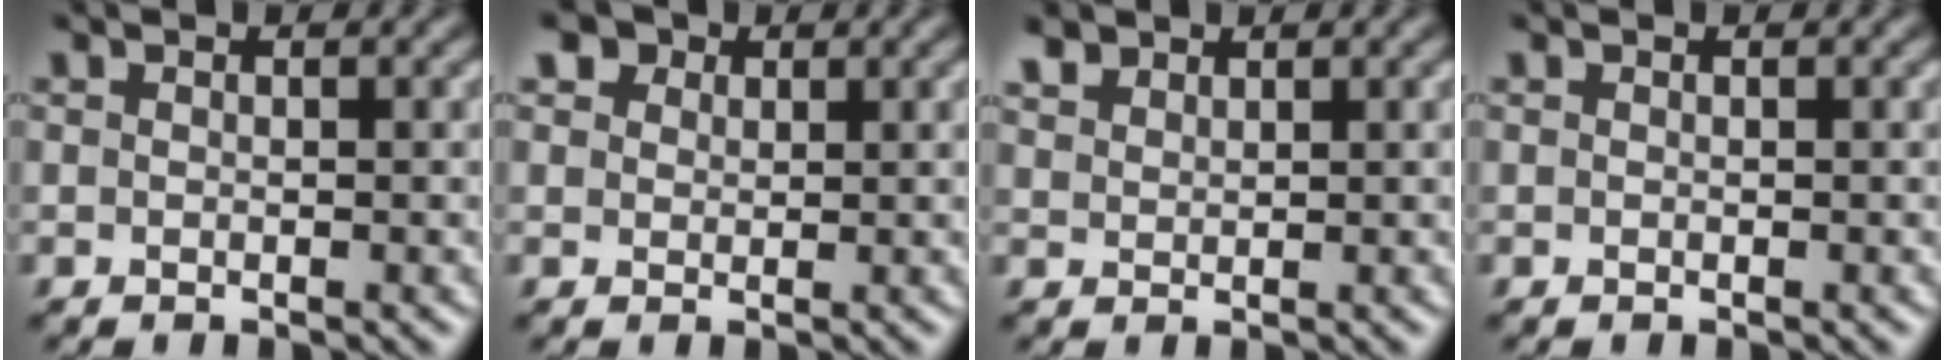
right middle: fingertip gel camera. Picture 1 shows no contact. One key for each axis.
{"total": 3.4, "fx": 2.5, "fy": 2.1, "fz": 1.2, "tx": -0.030, "ty": 0.000, "tz": 0.036}
{"total": 1.7, "fx": 1.6, "fy": 0.7, "fz": 0.3, "tx": -0.009, "ty": 0.004, "tz": 0.035}
{"total": 0.0}